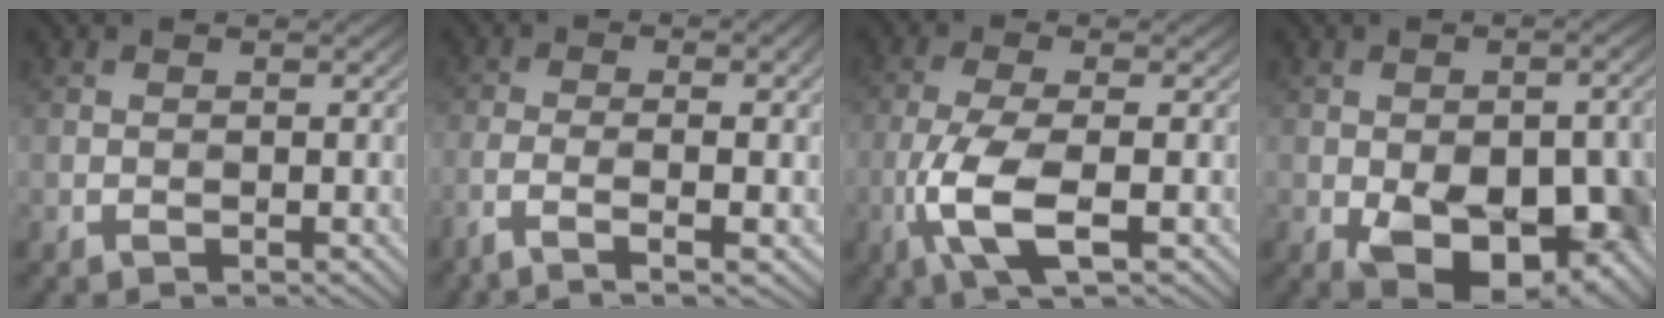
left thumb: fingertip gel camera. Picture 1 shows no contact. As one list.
[{"total": 6.4, "force": [-1.8, 1.8, 5.9], "torque": [-0.094, -0.001, -0.040]}, {"total": 6.5, "force": [-2.0, 2.0, 5.9], "torque": [-0.131, 0.003, -0.051]}, {"total": 13.6, "force": [-4.7, 7.7, 10.1], "torque": [-0.128, -0.025, -0.054]}]